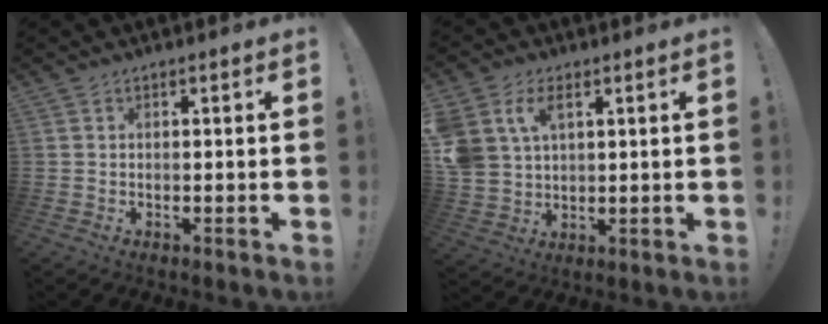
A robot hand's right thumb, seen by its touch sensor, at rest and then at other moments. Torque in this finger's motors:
{"motor_torque": [1.31, 1.95, 1.30, 0.44, 0.09]}